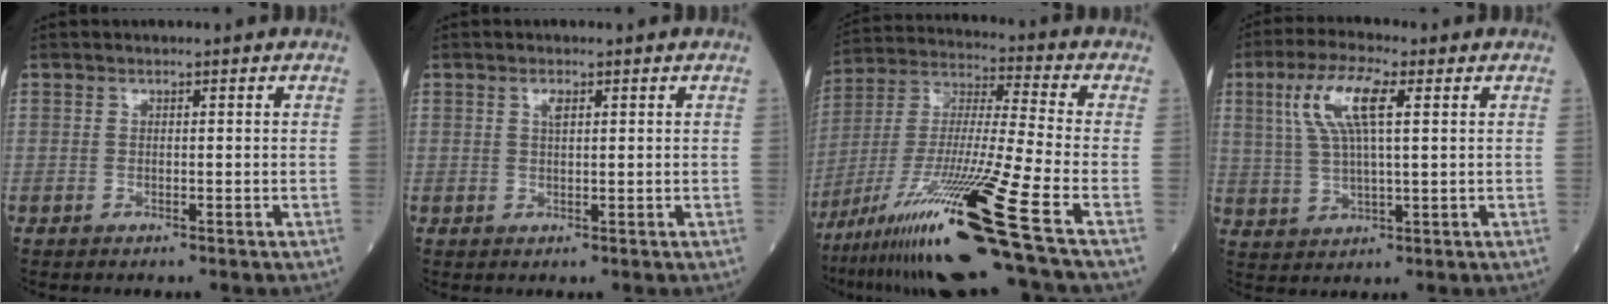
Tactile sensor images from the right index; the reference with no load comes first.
{"total": 1.3, "force": [0.6, 0.4, 1.1], "torque": [-0.020, 0.001, 0.010]}
{"total": 21.7, "force": [-13.0, -1.8, 17.3], "torque": [-0.334, -0.044, -0.241]}
{"total": 9.2, "force": [3.2, 2.0, 8.3], "torque": [-0.178, 0.016, 0.065]}